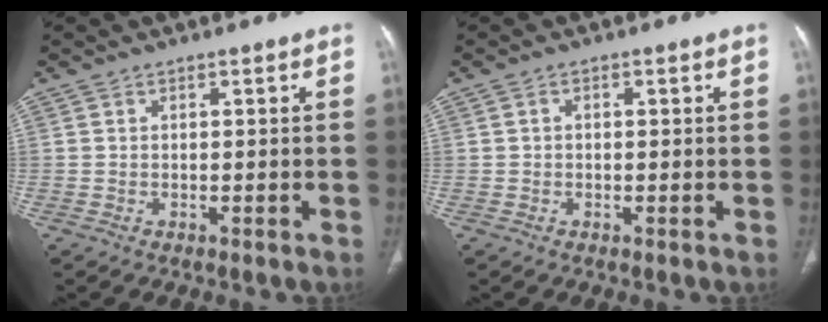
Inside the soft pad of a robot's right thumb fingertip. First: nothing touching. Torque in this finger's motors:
{"motor_torque": [-0.22, -0.52, -0.16, 0.07, 0.04]}